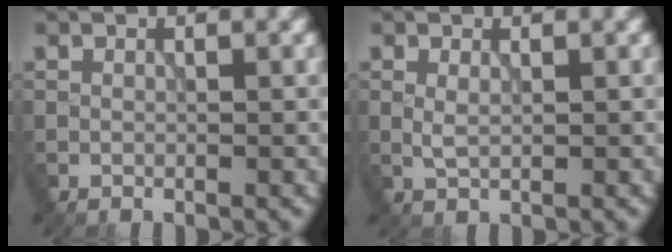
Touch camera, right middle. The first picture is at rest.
{"total": 1.0, "force": [0.2, 0.4, 0.9], "torque": [-0.024, -0.001, 0.006]}